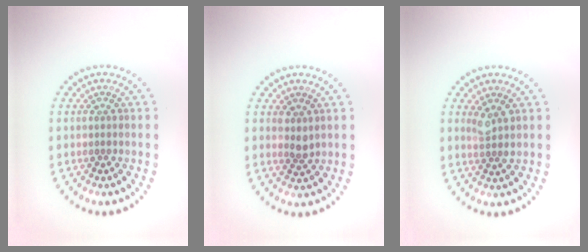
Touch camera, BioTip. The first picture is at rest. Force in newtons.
{"total": 1.0, "press": 0.9, "slide": 0.4}
{"total": 1.6, "press": 1.3, "slide": 0.9}